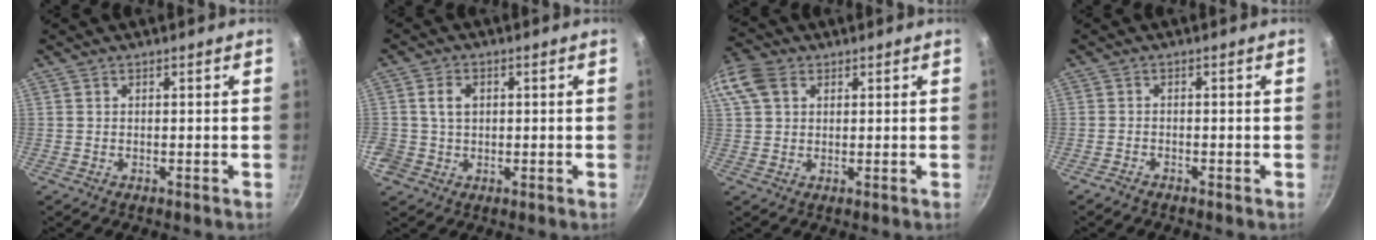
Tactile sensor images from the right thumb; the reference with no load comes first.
{"total": 4.8, "force": [0.6, 4.0, 2.6], "torque": [-0.032, 0.003, 0.008]}
{"total": 8.8, "force": [3.4, 6.2, 5.2], "torque": [-0.107, 0.015, 0.056]}
{"total": 1.3, "force": [-1.2, 0.4, 0.2], "torque": [-0.017, 0.012, -0.026]}